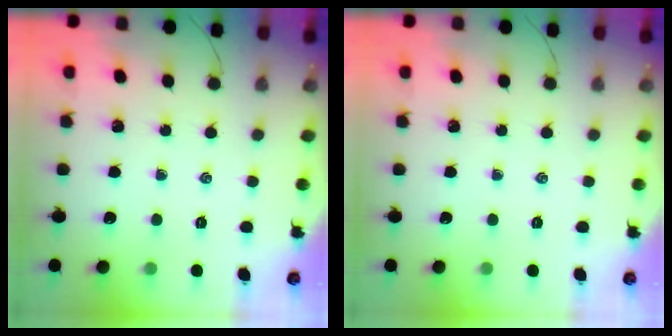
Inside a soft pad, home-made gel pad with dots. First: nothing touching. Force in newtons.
{"total": 0.0}